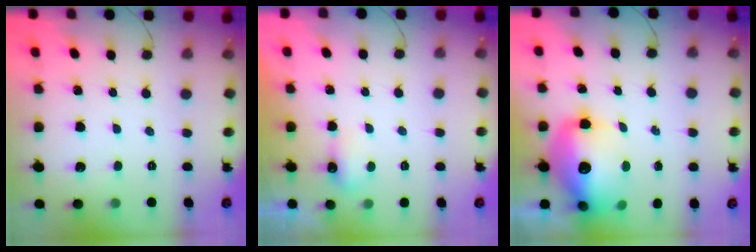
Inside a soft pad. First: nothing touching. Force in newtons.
{"total": 4.3, "press": 4.2, "slide": 0.9}
{"total": 14.6, "press": 14.2, "slide": 3.2}